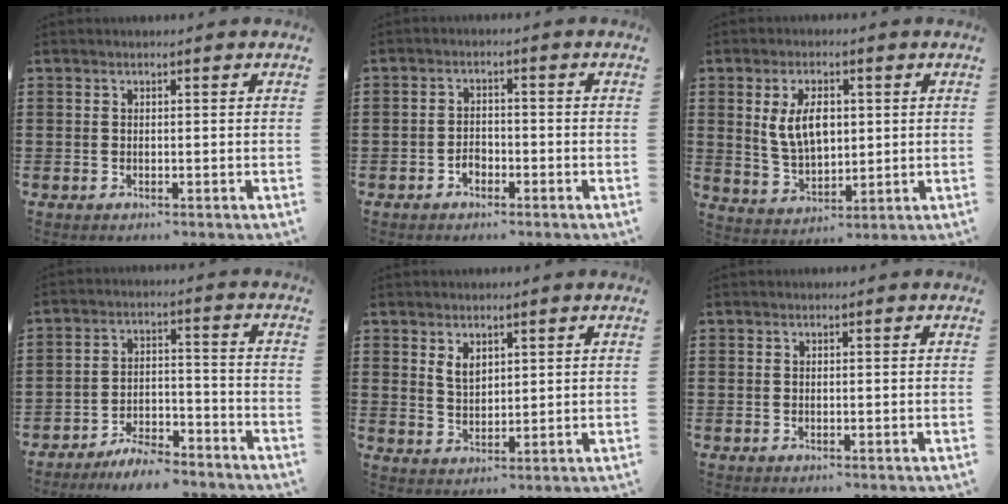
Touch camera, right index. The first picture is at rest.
{"total": 2.1, "force": [-1.3, 1.4, 0.8], "torque": [-0.020, 0.002, -0.029]}
{"total": 7.1, "force": [1.5, 4.0, 5.7], "torque": [-0.120, 0.007, 0.021]}
{"total": 6.2, "force": [-5.9, 1.0, 1.4], "torque": [-0.019, 0.017, -0.113]}
{"total": 3.0, "force": [1.8, 1.8, 1.6], "torque": [-0.036, 0.006, 0.033]}
{"total": 0.0}